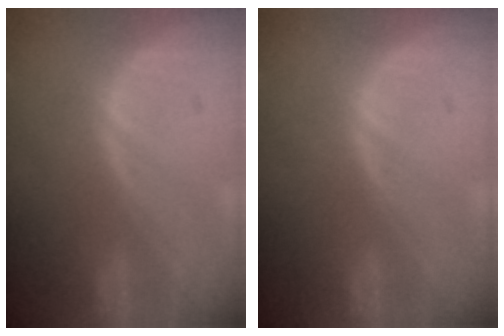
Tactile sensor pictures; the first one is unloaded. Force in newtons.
{"total": 0.0}